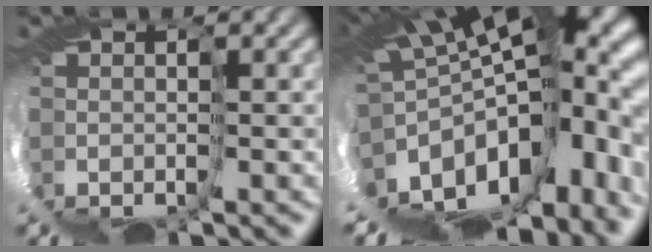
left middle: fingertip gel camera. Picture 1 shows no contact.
{"total": 8.9, "force": [-3.2, 3.0, 7.7], "torque": [-0.110, -0.004, -0.033]}